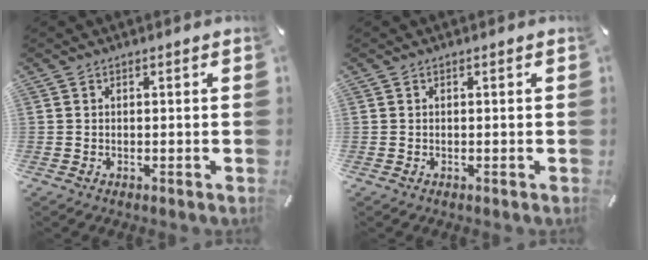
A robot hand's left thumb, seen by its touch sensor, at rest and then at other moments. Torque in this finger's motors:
{"motor_torque": [0.00, 0.00, 0.00, 0.00, 0.00]}